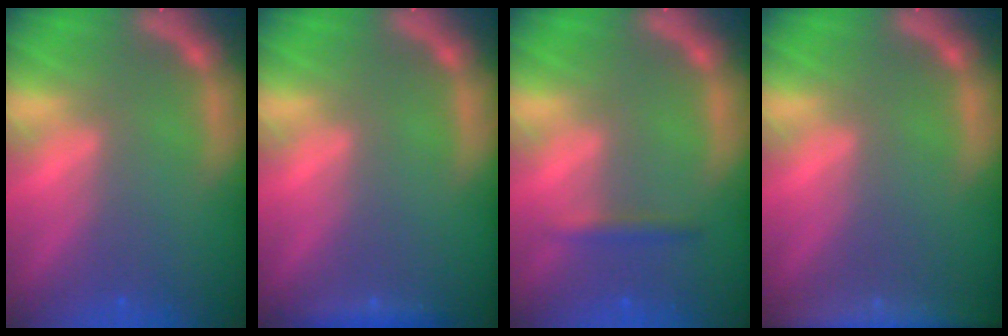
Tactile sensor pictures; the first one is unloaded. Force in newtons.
{"total": 1.4}
{"total": 1.4}
{"total": 7.9}